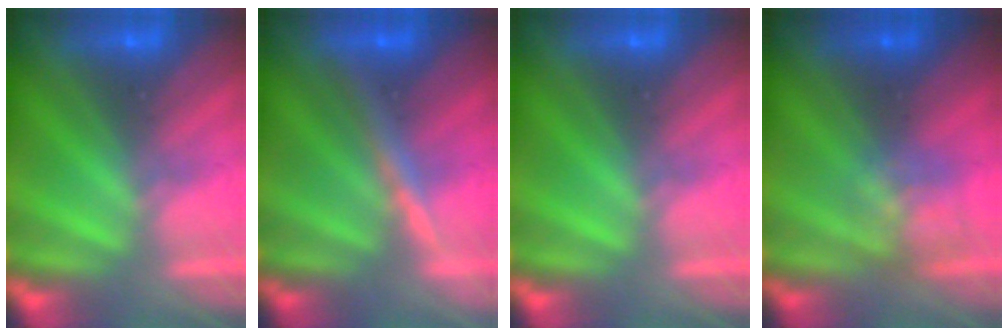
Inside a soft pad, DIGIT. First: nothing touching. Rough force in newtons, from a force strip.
{"total": 3.4}
{"total": 0.0}
{"total": 2.8}